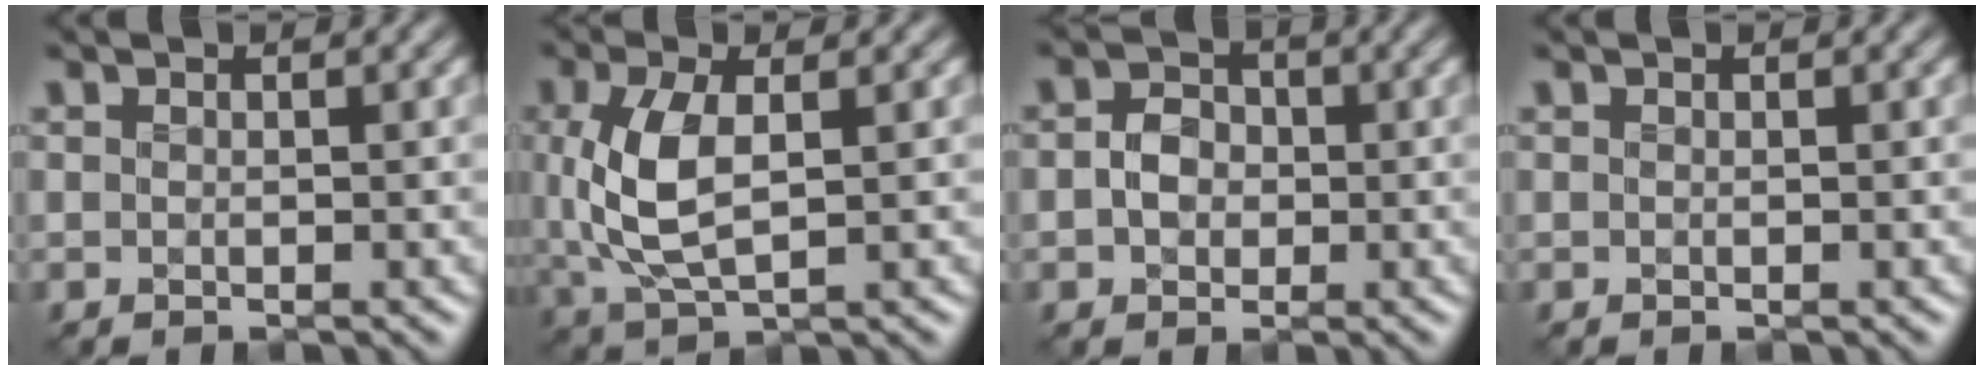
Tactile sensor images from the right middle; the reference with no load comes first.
{"total": 5.7, "force": [0.1, 2.7, 5.1], "torque": [-0.122, -0.002, 0.006]}
{"total": 2.5, "force": [-0.7, 2.0, 1.3], "torque": [-0.022, 0.002, -0.021]}
{"total": 0.0}